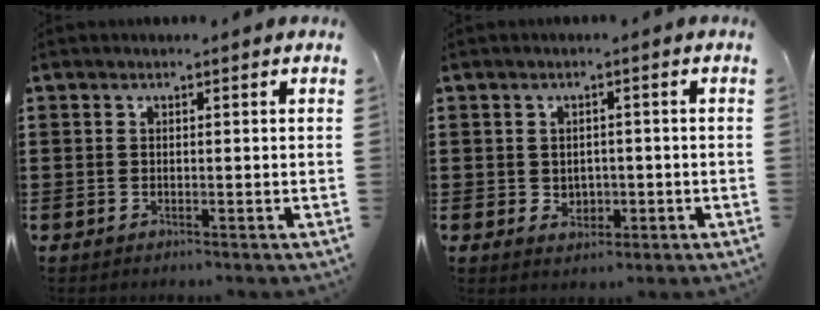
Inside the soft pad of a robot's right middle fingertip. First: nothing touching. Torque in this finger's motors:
{"motor_torque": [-0.02, -0.05, -0.02, 0.00]}